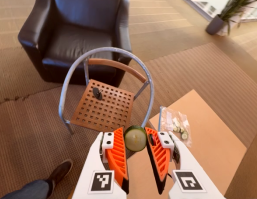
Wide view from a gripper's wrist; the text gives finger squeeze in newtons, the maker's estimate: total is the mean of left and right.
{"total": 6.8, "left": 6.8, "right": 6.9}